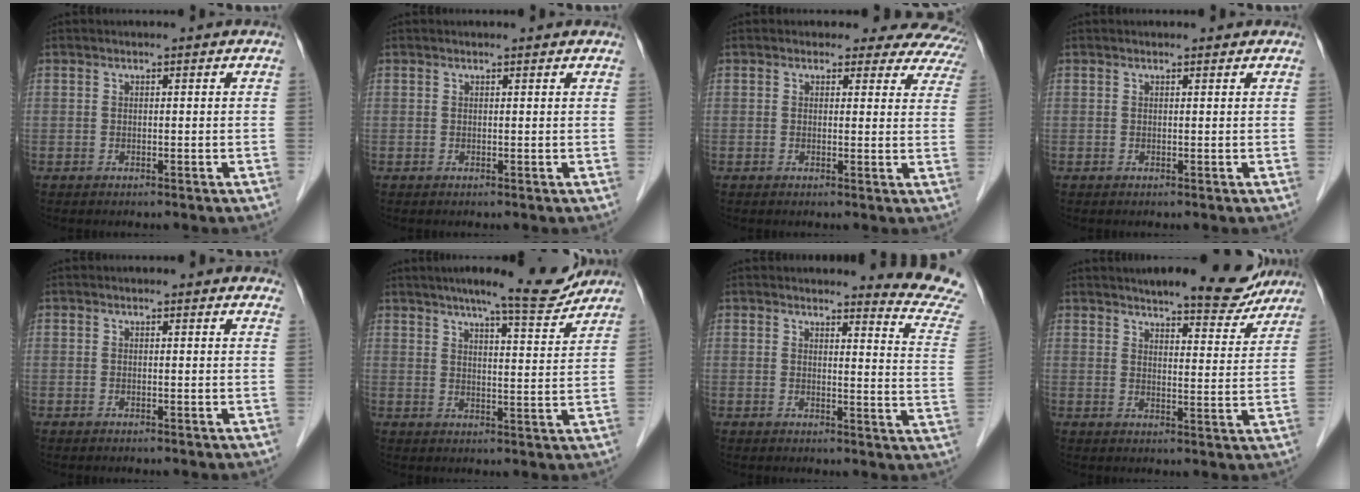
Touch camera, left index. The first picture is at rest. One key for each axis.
{"total": 1.9, "fx": 1.8, "fy": 0.4, "fz": 0.5, "tx": -0.015, "ty": 0.011, "tz": 0.015}
{"total": 11.2, "fx": 10.0, "fy": 4.9, "fz": 1.0, "tx": 0.035, "ty": -0.023, "tz": 0.066}
{"total": 1.4, "fx": 1.2, "fy": 0.5, "fz": 0.4, "tx": -0.010, "ty": 0.009, "tz": 0.013}
{"total": 5.0, "fx": 4.7, "fy": 1.1, "fz": 1.3, "tx": -0.007, "ty": 0.007, "tz": 0.036}
{"total": 11.0, "fx": 9.6, "fy": 0.6, "fz": 5.3, "tx": -0.073, "ty": -0.003, "tz": 0.125}
{"total": 10.1, "fx": 9.9, "fy": -1.7, "fz": -0.1, "tx": -0.004, "ty": -0.126, "tz": 0.091}
{"total": 12.6, "fx": 11.4, "fy": 2.5, "fz": 4.9, "tx": -0.053, "ty": -0.011, "tz": 0.139}